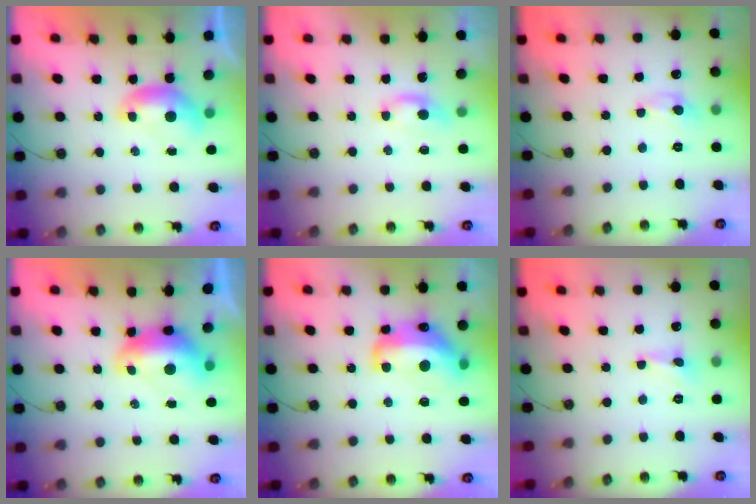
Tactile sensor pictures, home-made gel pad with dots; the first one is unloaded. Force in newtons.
{"total": 0.9, "press": 0.8, "slide": 0.4}
{"total": 0.0}
{"total": 2.7, "press": 2.6, "slide": 0.7}
{"total": 9.9, "press": 9.8, "slide": 1.2}
{"total": 1.2, "press": 1.1, "slide": 0.4}